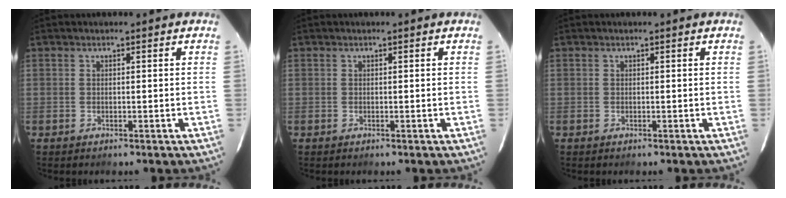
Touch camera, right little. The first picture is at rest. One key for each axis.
{"total": 0.0}
{"total": 0.0}